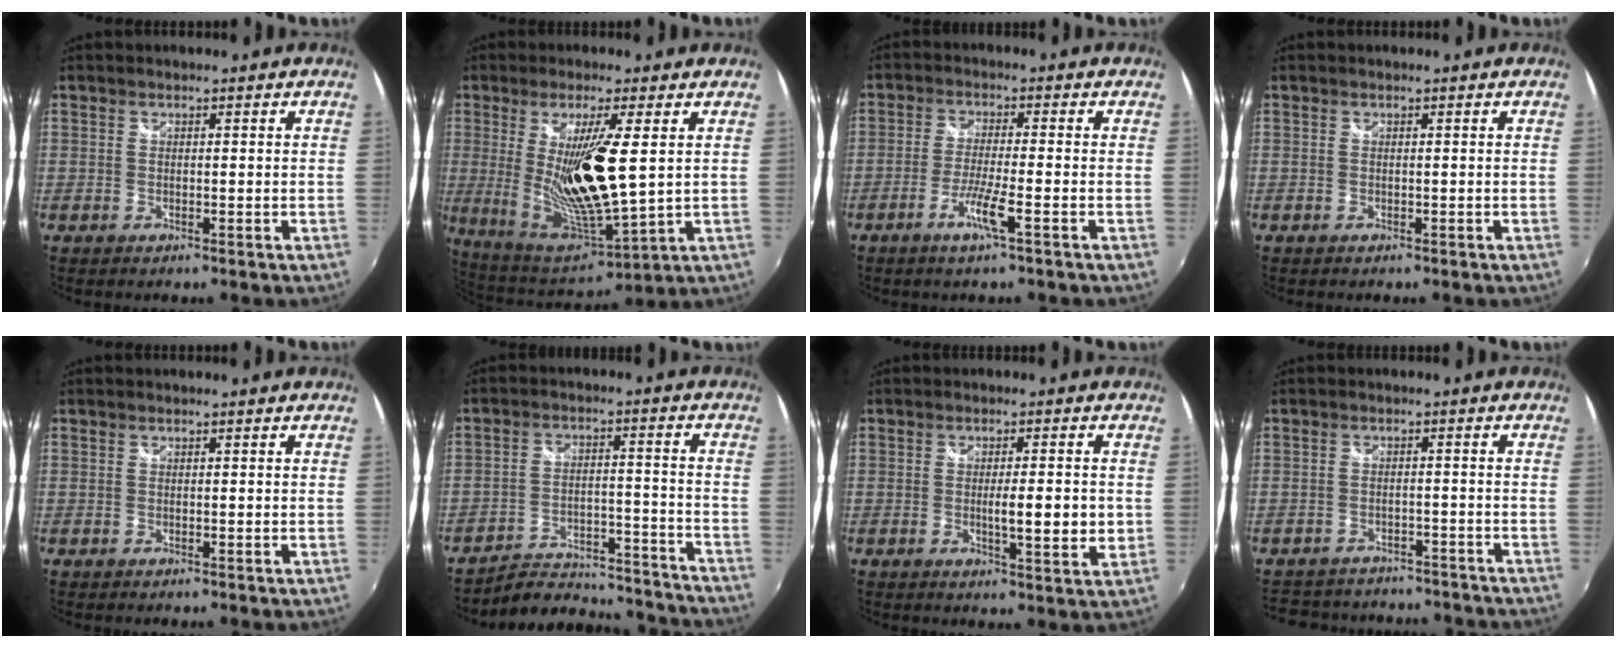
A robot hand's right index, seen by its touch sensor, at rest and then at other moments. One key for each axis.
{"total": 15.9, "fx": 2.6, "fy": 2.4, "fz": 15.5, "tx": -0.290, "ty": -0.029, "tz": 0.064}
{"total": 5.3, "fx": -2.8, "fy": -0.5, "fz": 4.5, "tx": -0.097, "ty": -0.008, "tz": -0.055}
{"total": 0.0}
{"total": 0.0}
{"total": 19.8, "fx": -18.6, "fy": 4.9, "fz": 4.8, "tx": -0.090, "ty": 0.024, "tz": -0.240}
{"total": 6.4, "fx": -0.4, "fy": 0.9, "fz": 6.3, "tx": -0.100, "ty": -0.012, "tz": -0.004}
{"total": 14.5, "fx": -12.5, "fy": 5.9, "fz": 4.5, "tx": -0.104, "ty": 0.031, "tz": -0.160}